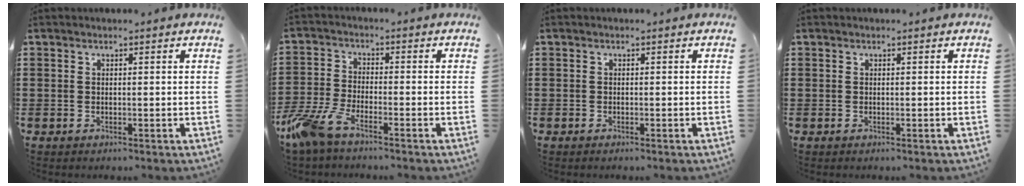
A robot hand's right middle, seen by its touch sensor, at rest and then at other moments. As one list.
[{"total": 6.8, "force": [-5.2, 1.7, 4.1], "torque": [-0.119, -0.018, -0.108]}, {"total": 0.0}, {"total": 0.0}]